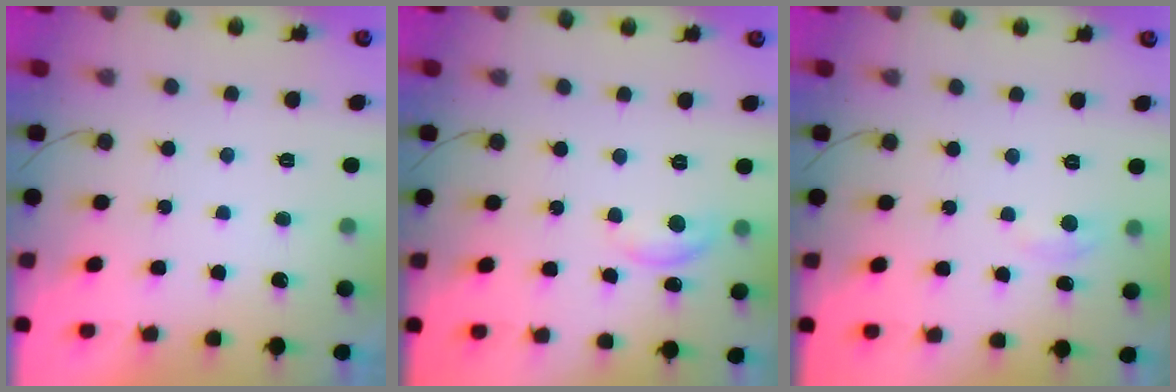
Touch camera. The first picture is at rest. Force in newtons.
{"total": 6.8, "press": 6.8, "slide": 0.5}
{"total": 2.3, "press": 2.3, "slide": 0.3}